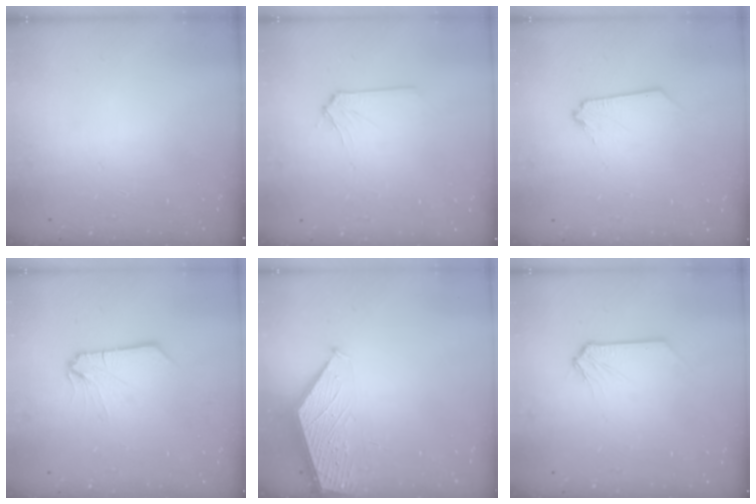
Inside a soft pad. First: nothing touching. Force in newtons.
{"total": 0.6, "press": 0.6, "slide": 0.1}
{"total": 0.0}
{"total": 1.0, "press": 1.0, "slide": 0.3}
{"total": 1.6, "press": 1.6, "slide": 0.2}
{"total": 0.0}